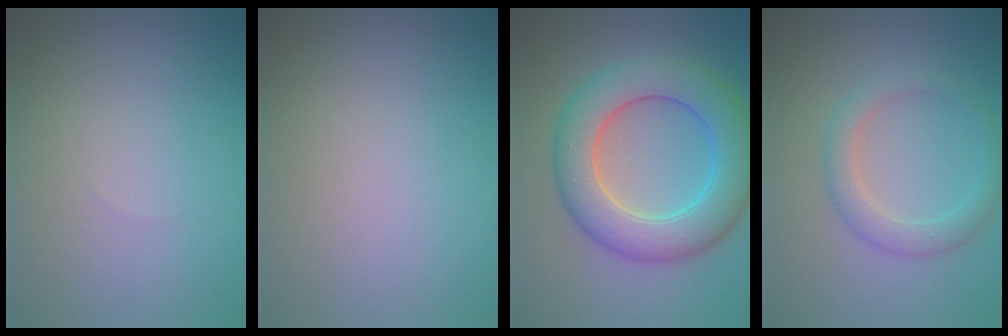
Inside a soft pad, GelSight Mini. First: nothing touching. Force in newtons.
{"total": 0.0}
{"total": 8.6, "press": 8.6, "slide": 0.3}
{"total": 2.7, "press": 2.7, "slide": 0.1}